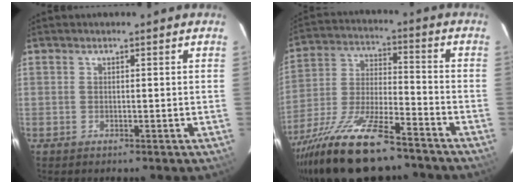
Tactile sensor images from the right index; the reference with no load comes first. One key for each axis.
{"total": 21.0, "fx": -15.5, "fy": 5.8, "fz": 12.9, "tx": -0.260, "ty": -0.039, "tz": -0.267}